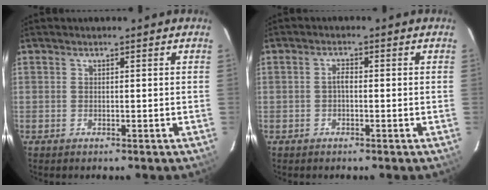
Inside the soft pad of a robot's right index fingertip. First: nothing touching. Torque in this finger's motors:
{"motor_torque": [0.62, -0.08, 0.18, 0.05]}